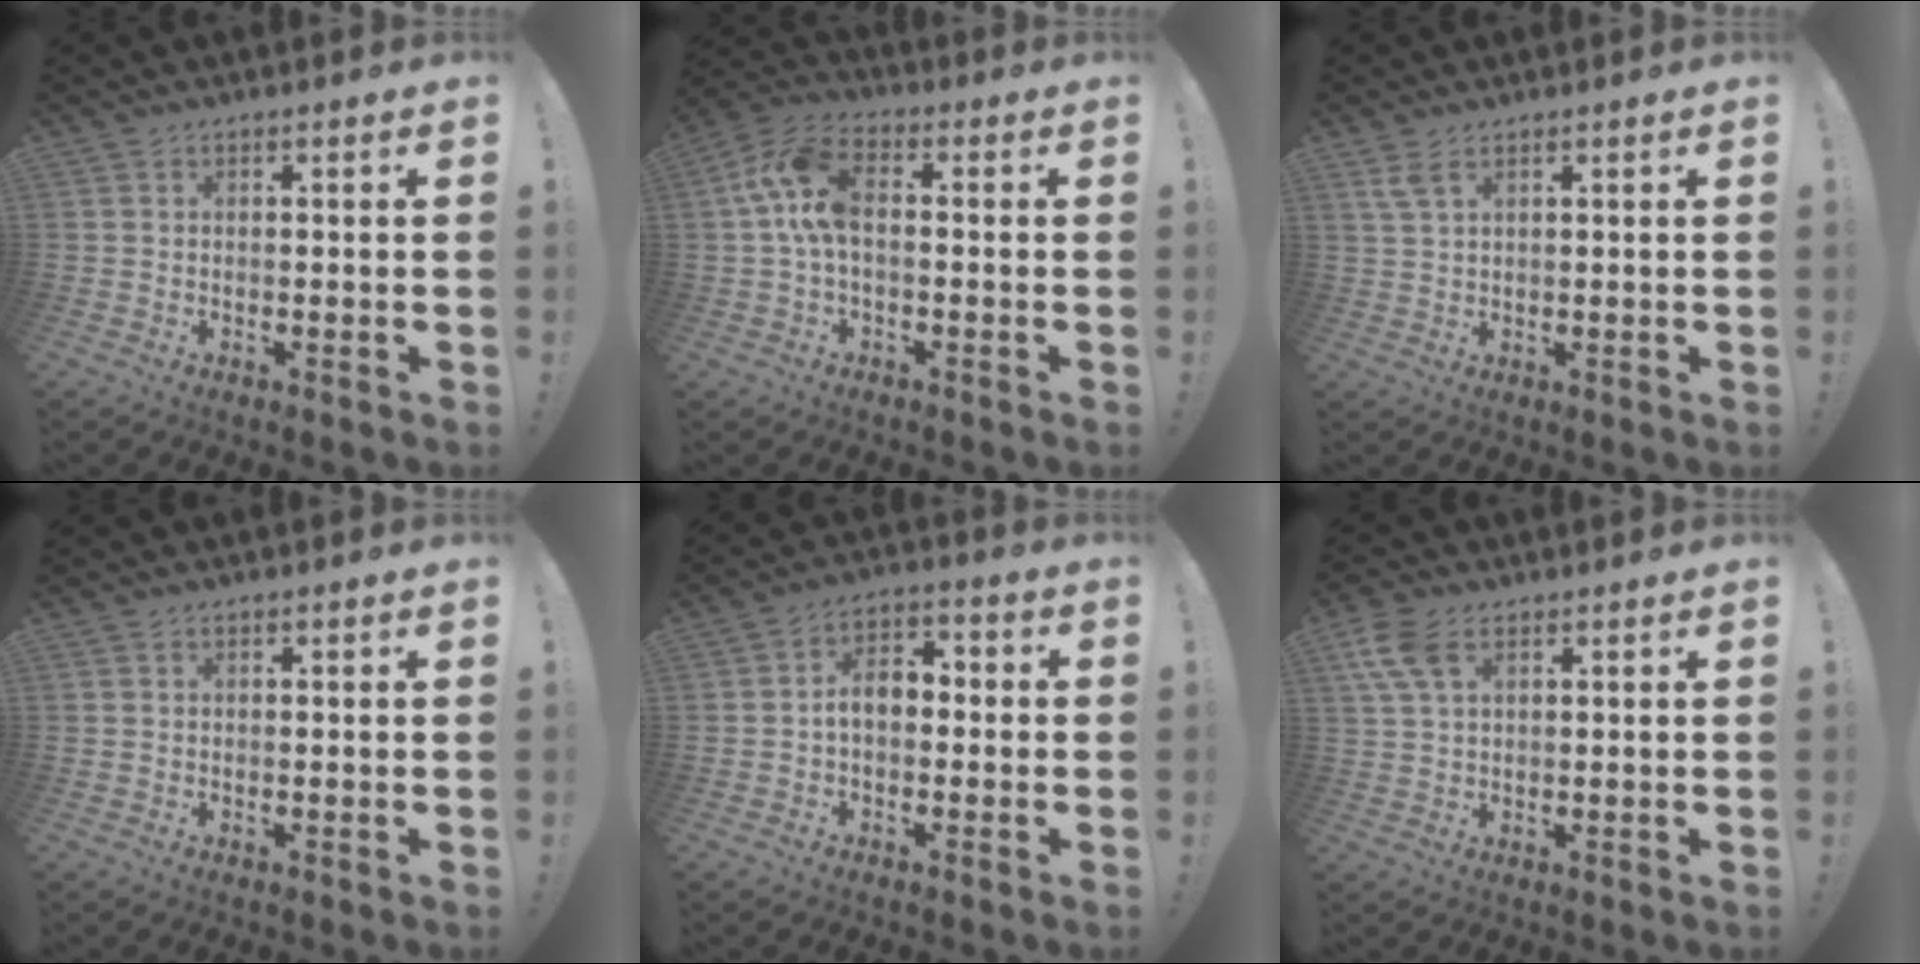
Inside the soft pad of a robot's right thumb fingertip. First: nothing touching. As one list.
[{"total": 10.8, "force": [1.0, 6.2, 8.8], "torque": [-0.180, 0.007, 0.021]}, {"total": 4.2, "force": [2.5, 1.7, 2.9], "torque": [-0.067, -0.002, 0.050]}, {"total": 0.0}, {"total": 7.6, "force": [-0.3, 4.7, 5.9], "torque": [-0.091, 0.010, -0.004]}, {"total": 7.7, "force": [3.5, 4.0, 5.5], "torque": [-0.118, -0.005, 0.068]}]